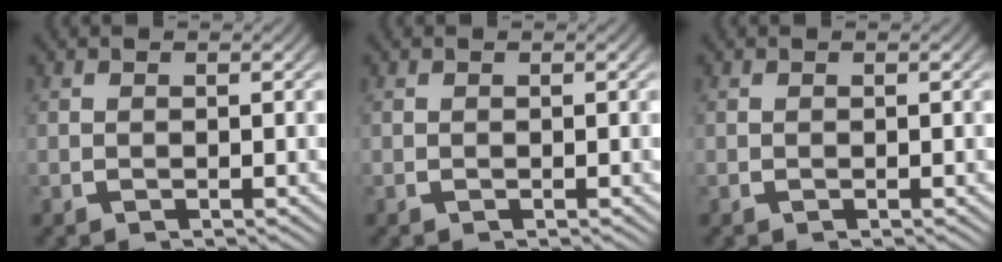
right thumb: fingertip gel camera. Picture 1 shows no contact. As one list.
[{"total": 0.0}, {"total": 0.0}]